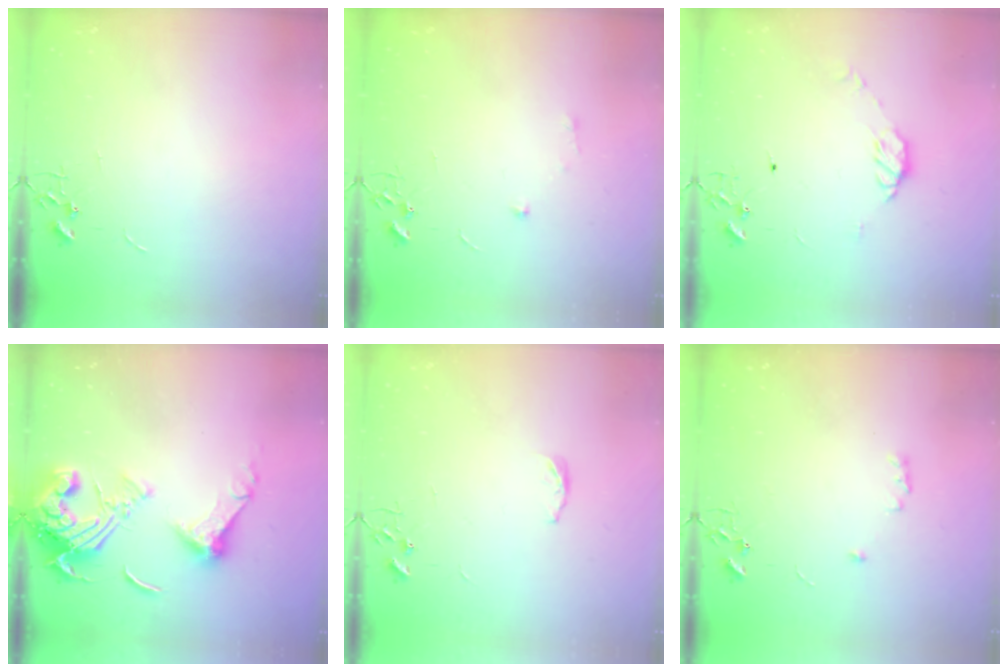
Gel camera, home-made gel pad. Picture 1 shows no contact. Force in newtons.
{"total": 5.2, "press": 4.9, "slide": 1.9}
{"total": 7.2, "press": 7.2, "slide": 0.7}
{"total": 17.3, "press": 17.2, "slide": 1.8}
{"total": 3.8, "press": 3.8, "slide": 0.5}
{"total": 4.0, "press": 3.8, "slide": 1.3}